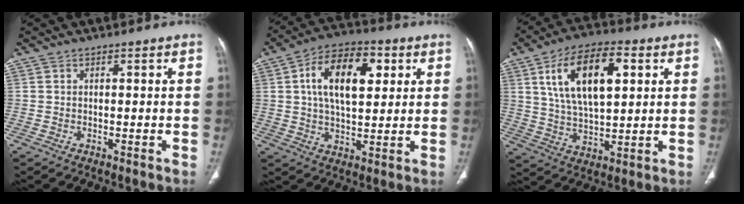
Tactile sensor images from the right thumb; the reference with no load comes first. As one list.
[{"total": 14.9, "force": [4.0, 8.0, 11.9], "torque": [-0.183, 0.005, 0.063]}, {"total": 16.8, "force": [5.5, 8.0, 13.7], "torque": [-0.227, -0.003, 0.100]}]